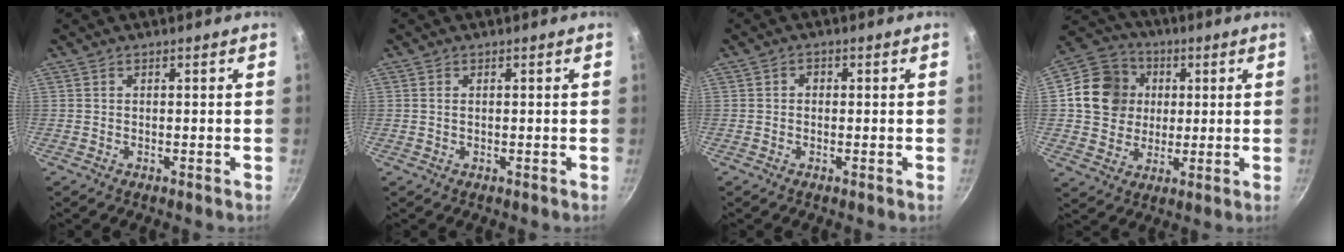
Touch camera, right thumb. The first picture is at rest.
{"total": 0.7, "force": [0.1, 0.4, 0.6], "torque": [-0.011, 0.001, 0.001]}
{"total": 1.2, "force": [-0.1, 1.1, 0.5], "torque": [-0.008, 0.005, -0.003]}
{"total": 13.2, "force": [2.1, 11.8, 5.6], "torque": [-0.076, 0.016, 0.030]}